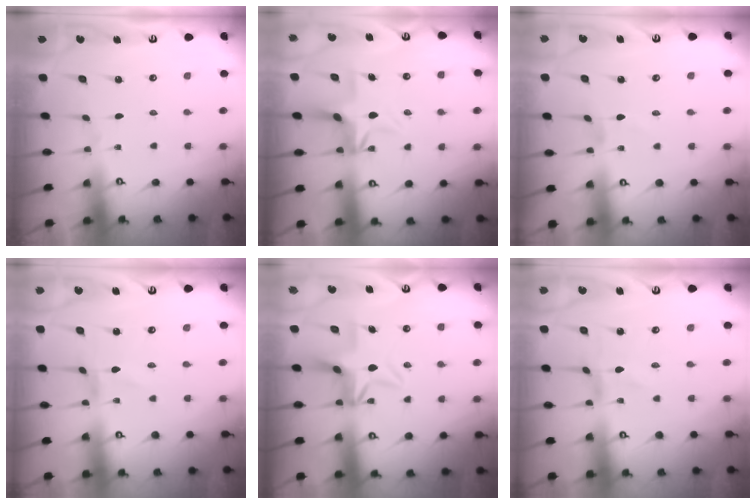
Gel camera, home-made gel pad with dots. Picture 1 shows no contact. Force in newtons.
{"total": 4.8, "press": 4.8, "slide": 0.4}
{"total": 1.0, "press": 1.0, "slide": 0.1}
{"total": 0.7, "press": 0.7, "slide": 0.2}
{"total": 6.7, "press": 6.3, "slide": 2.0}
{"total": 1.0, "press": 0.9, "slide": 0.1}